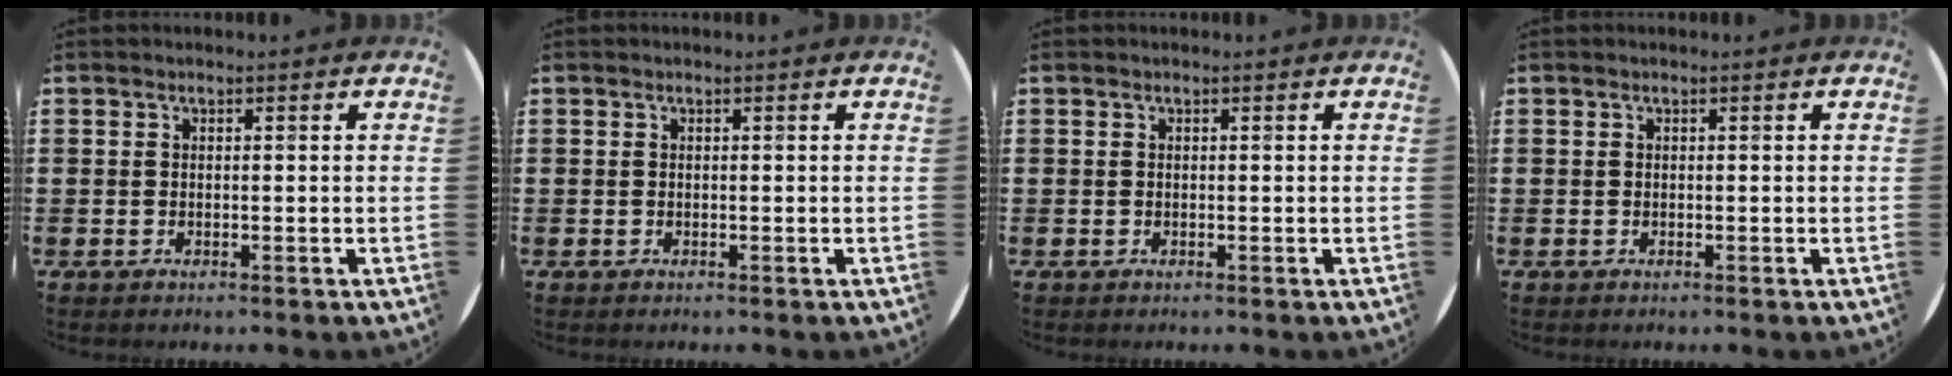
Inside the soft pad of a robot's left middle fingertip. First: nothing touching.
{"total": 0.0}
{"total": 0.0}
{"total": 0.0}